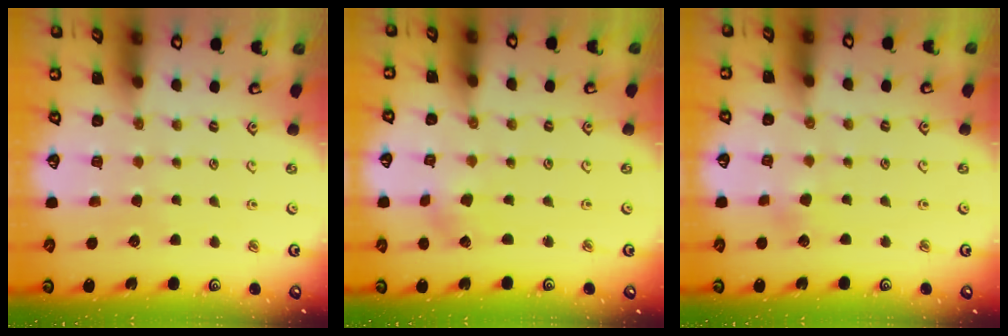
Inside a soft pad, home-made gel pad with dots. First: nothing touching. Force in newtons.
{"total": 0.7, "press": 0.7, "slide": 0.0}
{"total": 2.5, "press": 2.5, "slide": 0.2}